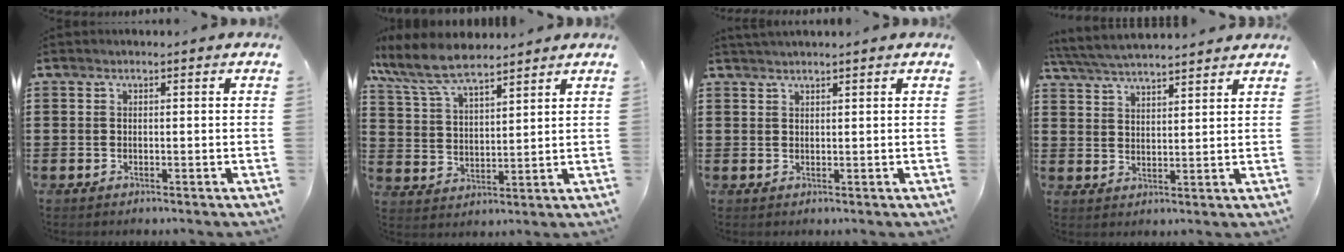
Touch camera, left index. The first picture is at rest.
{"total": 8.0, "force": [7.1, 1.7, 3.5], "torque": [-0.094, -0.022, 0.128]}
{"total": 1.3, "force": [1.2, -0.1, 0.4], "torque": [-0.009, -0.001, 0.023]}
{"total": 4.9, "force": [4.7, 0.1, 1.3], "torque": [-0.041, -0.019, 0.083]}